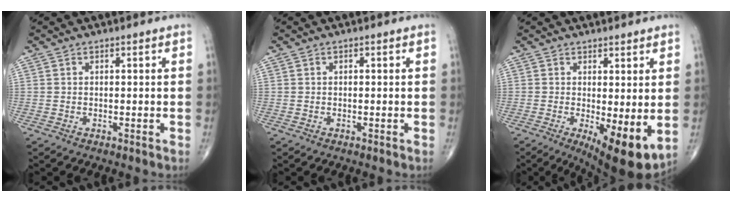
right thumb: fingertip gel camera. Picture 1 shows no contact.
{"total": 0.0}
{"total": 9.9, "force": [-0.8, 3.1, 9.4], "torque": [-0.133, -0.020, -0.002]}